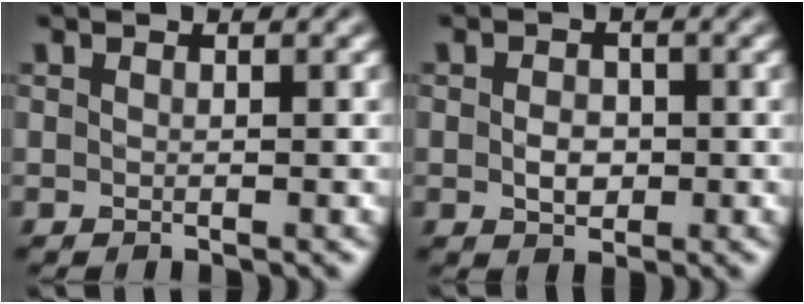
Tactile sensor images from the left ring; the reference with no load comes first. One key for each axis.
{"total": 2.2, "fx": -0.3, "fy": 1.6, "fz": 1.5, "tx": -0.029, "ty": -0.002, "tz": -0.005}